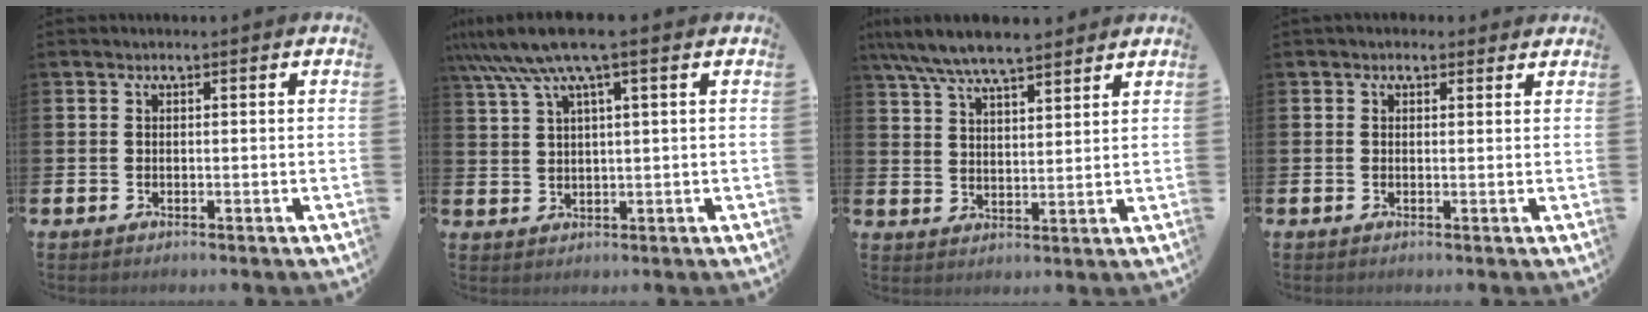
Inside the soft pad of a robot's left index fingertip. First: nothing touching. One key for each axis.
{"total": 7.4, "fx": 4.8, "fy": 0.9, "fz": 5.5, "tx": -0.120, "ty": -0.005, "tz": 0.086}
{"total": 7.4, "fx": 6.9, "fy": 1.2, "fz": 2.4, "tx": -0.071, "ty": -0.024, "tz": 0.125}
{"total": 1.3, "fx": 0.9, "fy": 0.8, "fz": 0.2, "tx": 0.007, "ty": 0.005, "tz": 0.014}